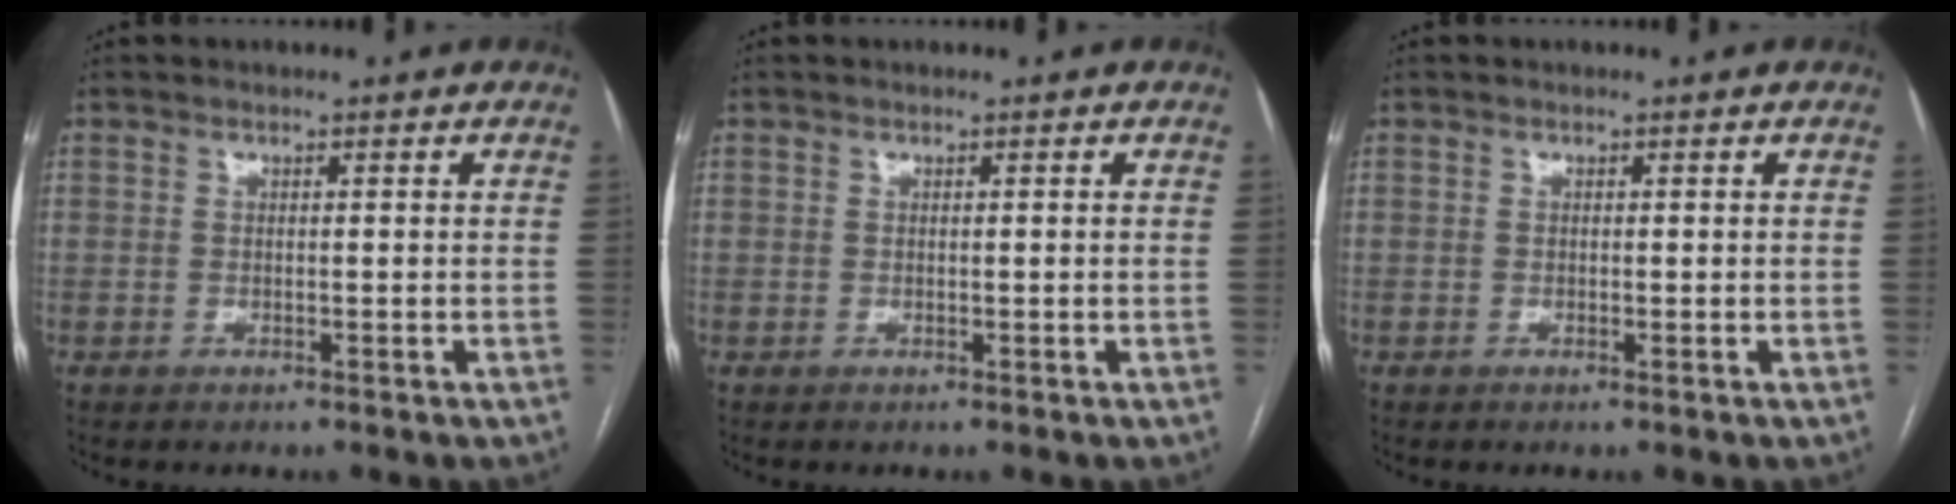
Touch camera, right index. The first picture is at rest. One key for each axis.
{"total": 0.0}
{"total": 0.0}